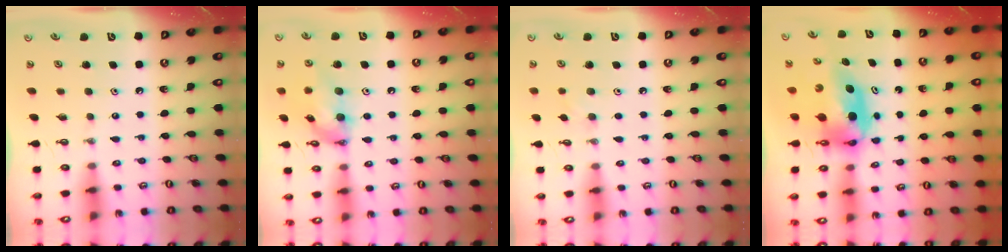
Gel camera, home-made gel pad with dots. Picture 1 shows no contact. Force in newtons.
{"total": 13.8, "press": 13.7, "slide": 1.6}
{"total": 4.8, "press": 4.8, "slide": 0.8}
{"total": 6.6, "press": 6.5, "slide": 0.6}